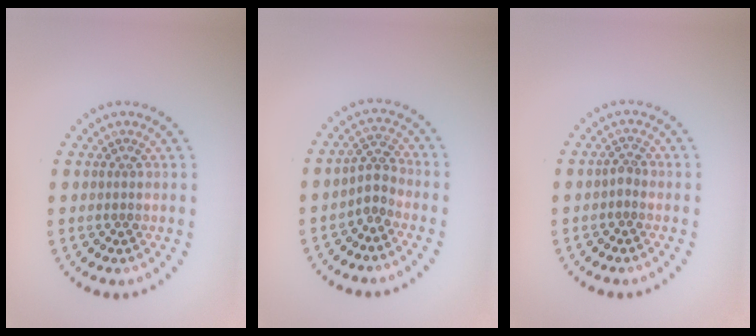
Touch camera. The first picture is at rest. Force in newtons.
{"total": 2.1, "press": 1.6, "slide": 1.3}
{"total": 0.9, "press": 0.7, "slide": 0.6}